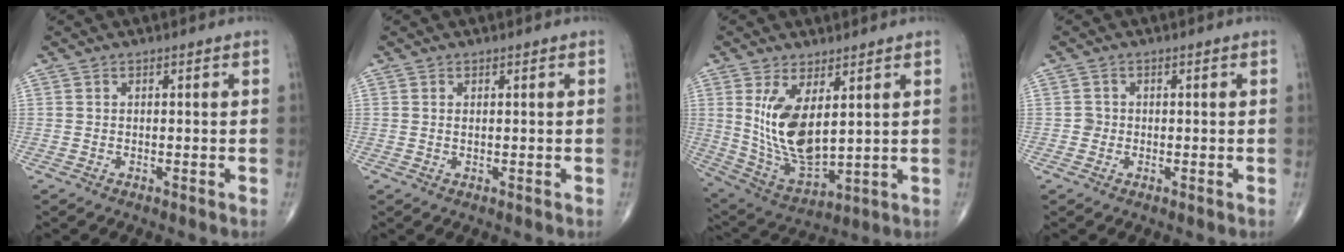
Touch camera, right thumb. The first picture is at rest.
{"total": 0.5, "force": [0.2, 0.2, 0.4], "torque": [-0.011, 0.000, 0.004]}
{"total": 13.4, "force": [3.3, 6.3, 11.4], "torque": [-0.213, -0.027, 0.087]}
{"total": 1.3, "force": [-0.2, 1.2, 0.2], "torque": [0.004, 0.005, -0.006]}